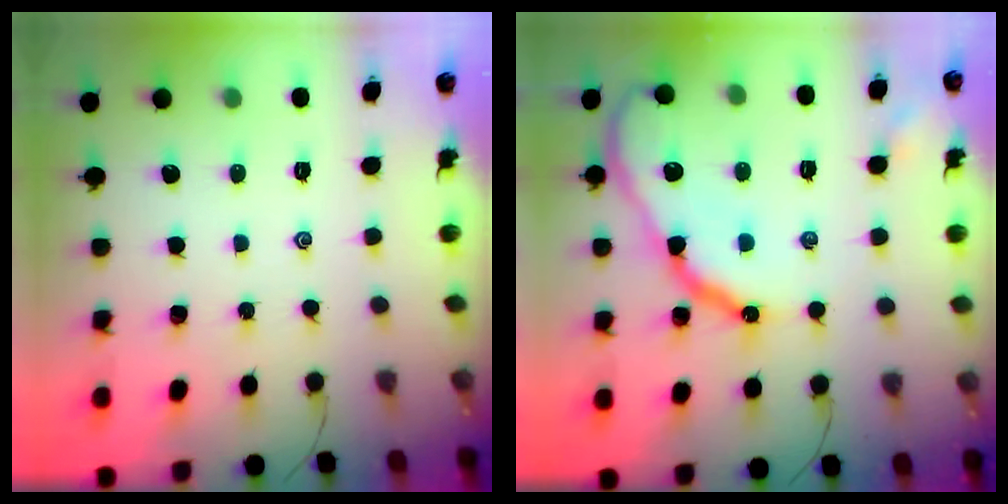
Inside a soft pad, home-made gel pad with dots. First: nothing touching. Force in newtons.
{"total": 16.5, "press": 16.4, "slide": 1.3}